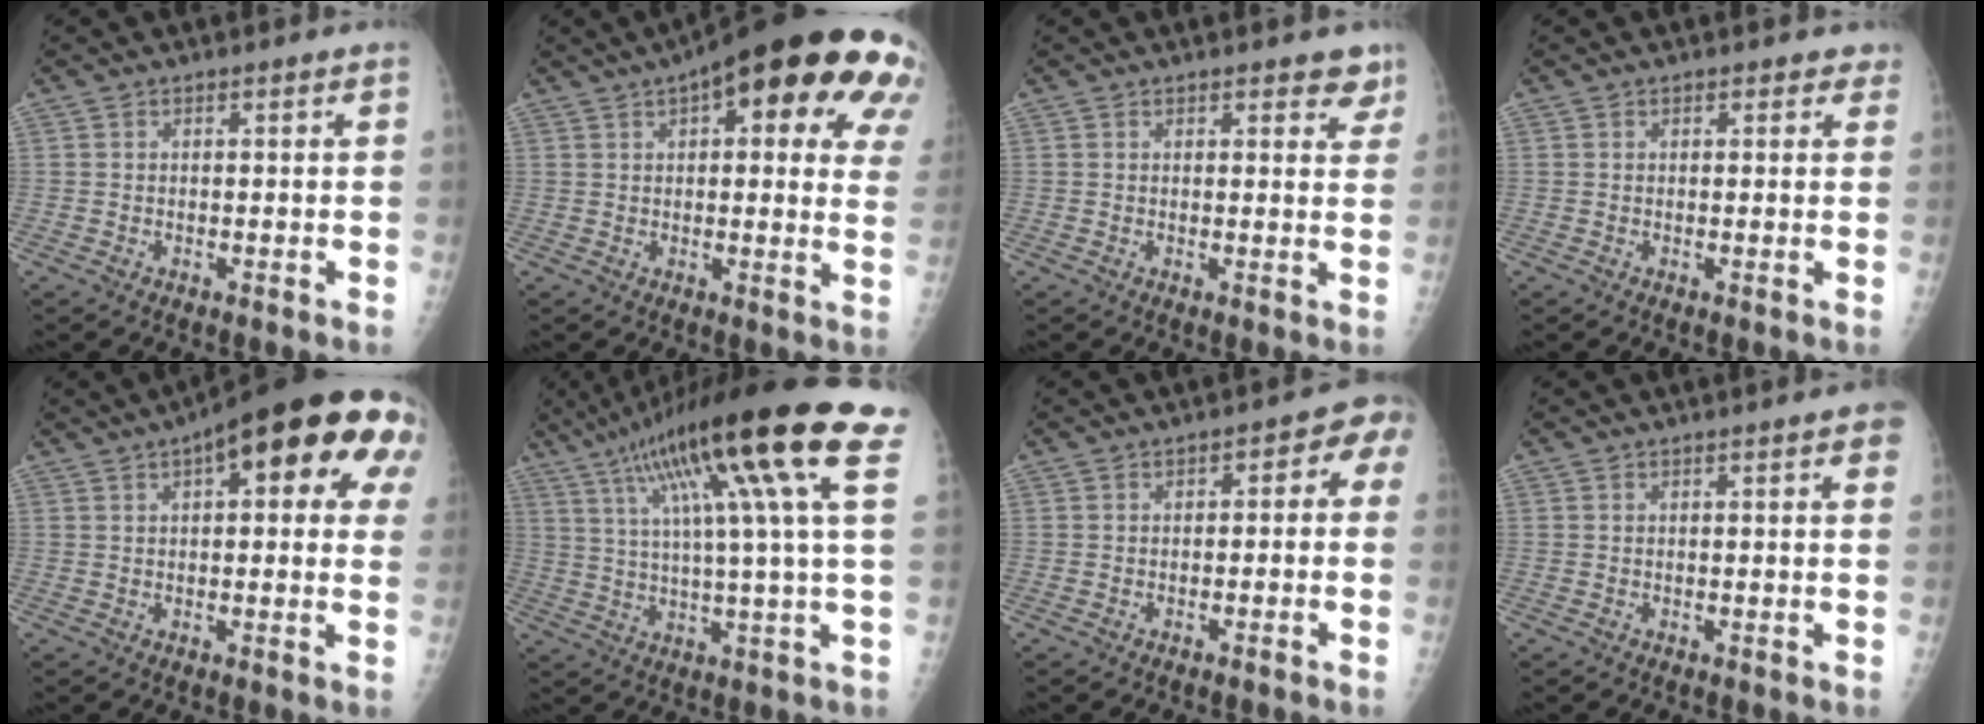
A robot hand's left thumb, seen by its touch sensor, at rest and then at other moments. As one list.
[{"total": 27.1, "force": [13.2, 8.9, 21.9], "torque": [-0.217, 0.017, 0.162]}, {"total": 3.8, "force": [2.9, 1.7, 1.7], "torque": [0.014, -0.013, 0.028]}, {"total": 1.9, "force": [1.5, 1.2, 0.3], "torque": [0.021, -0.004, 0.007]}, {"total": 22.5, "force": [8.9, 8.0, 19.1], "torque": [-0.240, 0.022, 0.108]}, {"total": 24.5, "force": [12.1, 2.2, 21.2], "torque": [-0.340, 0.004, 0.180]}, {"total": 4.5, "force": [-0.4, 2.8, 3.5], "torque": [-0.014, 0.028, -0.016]}, {"total": 3.5, "force": [1.9, 0.6, 2.8], "torque": [-0.023, 0.002, 0.018]}]